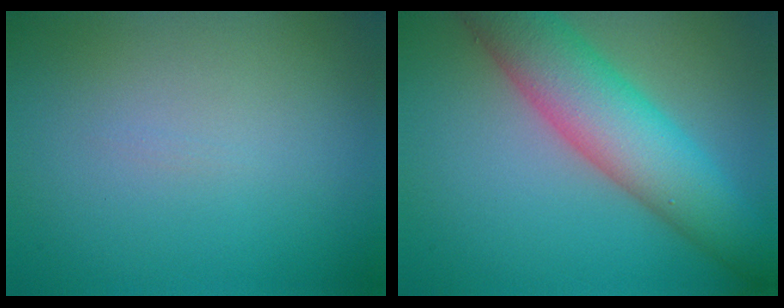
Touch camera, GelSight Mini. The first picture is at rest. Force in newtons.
{"total": 8.6, "press": 8.6, "slide": 0.3}